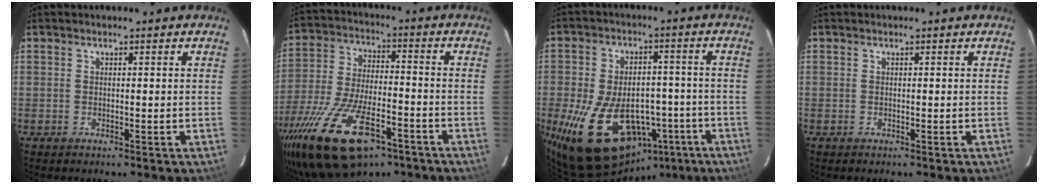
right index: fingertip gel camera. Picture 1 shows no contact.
{"total": 23.7, "force": [-14.1, 10.2, 16.1], "torque": [-0.344, -0.050, -0.240]}
{"total": 22.6, "force": [-9.8, 13.8, 15.0], "torque": [-0.310, -0.001, -0.125]}
{"total": 0.0}